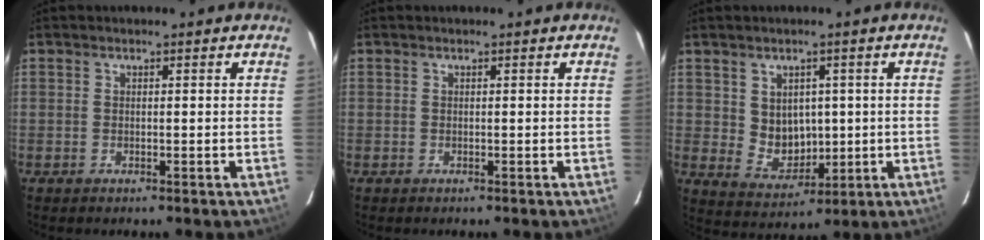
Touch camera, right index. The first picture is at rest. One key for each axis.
{"total": 0.0}
{"total": 7.0, "fx": 1.0, "fy": 5.9, "fz": 3.5, "tx": -0.062, "ty": -0.002, "tz": 0.039}